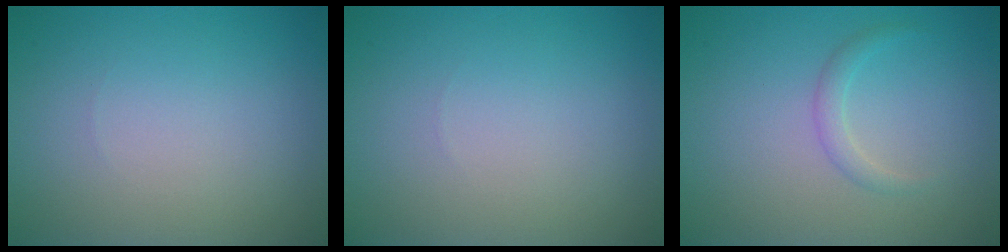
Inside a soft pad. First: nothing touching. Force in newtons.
{"total": 0.0}
{"total": 1.2, "press": 1.2, "slide": 0.1}